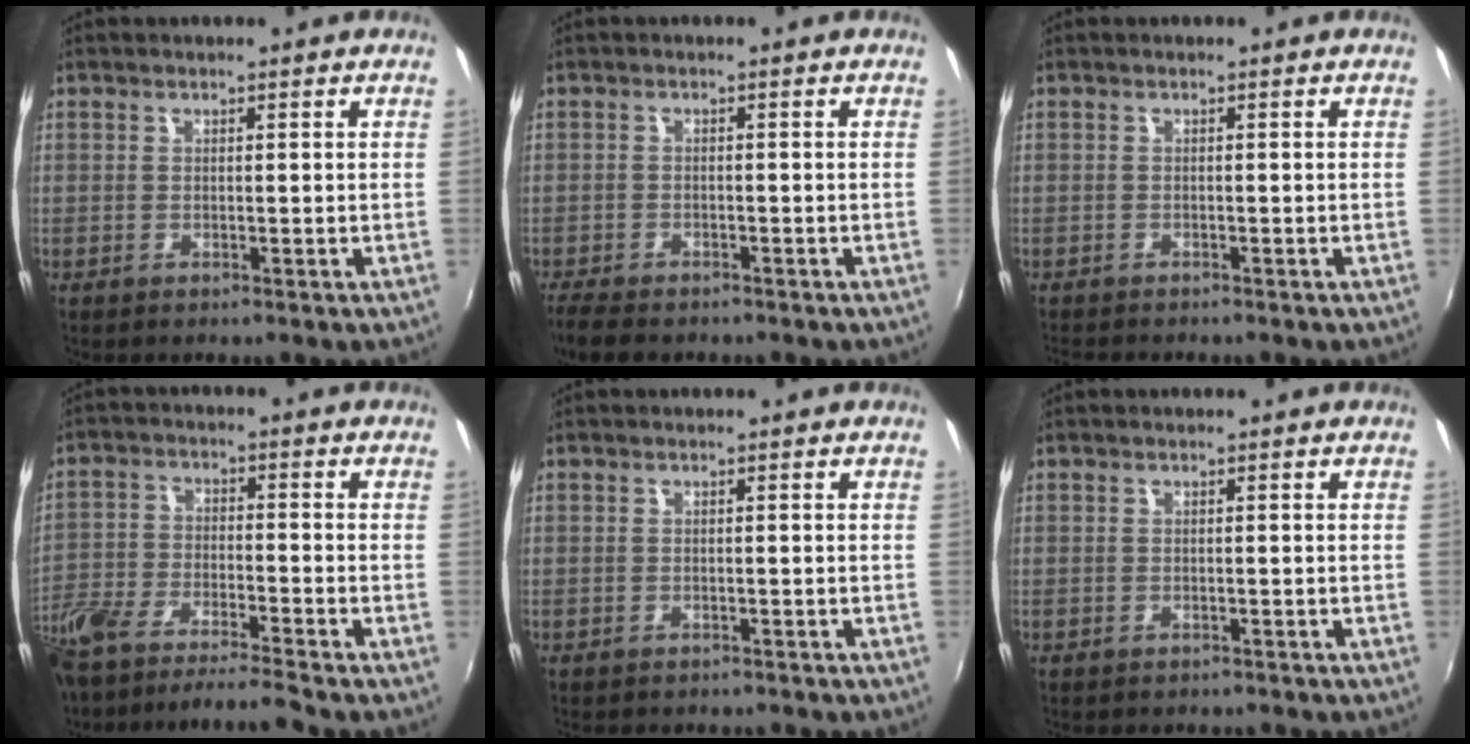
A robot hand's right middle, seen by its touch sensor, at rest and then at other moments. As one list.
[{"total": 5.6, "force": [-4.8, 1.6, 2.4], "torque": [-0.068, -0.024, -0.087]}, {"total": 2.4, "force": [-2.3, 0.4, 0.7], "torque": [-0.021, -0.014, -0.040]}, {"total": 13.3, "force": [-11.8, 0.9, 6.2], "torque": [-0.154, -0.025, -0.220]}, {"total": 2.5, "force": [-2.2, 0.8, 0.7], "torque": [-0.019, -0.011, -0.030]}, {"total": 1.9, "force": [-1.7, 0.7, 0.5], "torque": [-0.015, -0.009, -0.021]}]